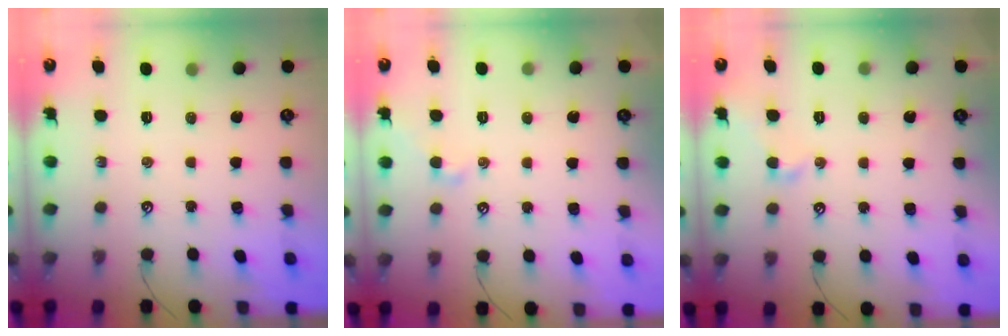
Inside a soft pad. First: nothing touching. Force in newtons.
{"total": 0.5, "press": 0.2, "slide": 0.5}
{"total": 0.6, "press": 0.4, "slide": 0.5}